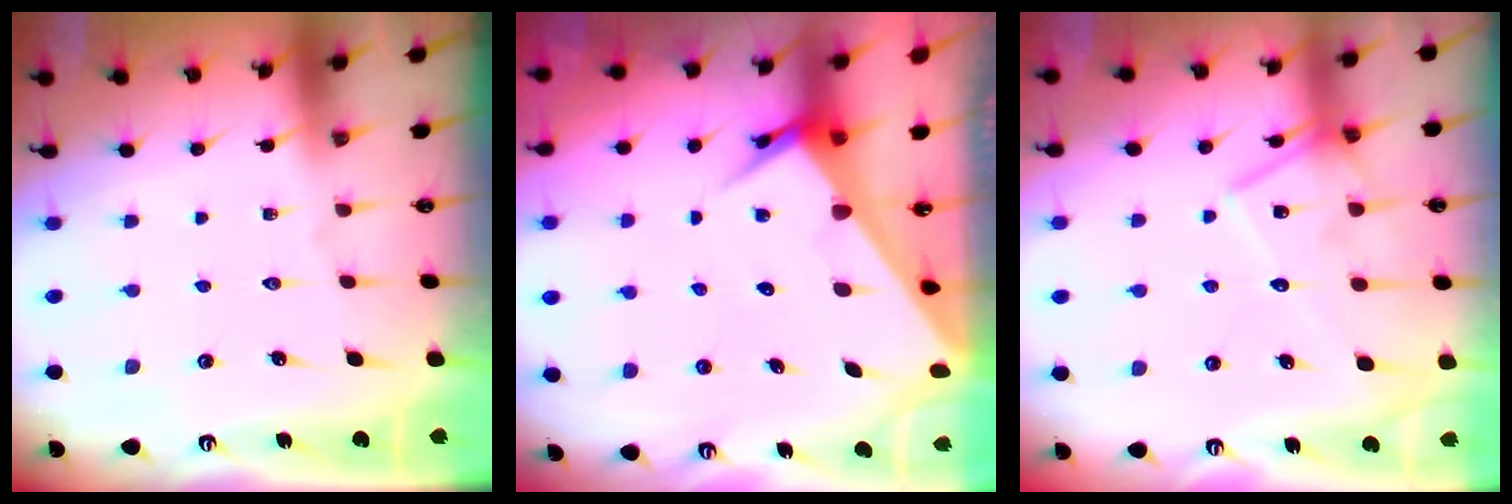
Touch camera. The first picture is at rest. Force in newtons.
{"total": 5.4, "press": 5.4, "slide": 0.5}
{"total": 13.0, "press": 13.0, "slide": 0.8}